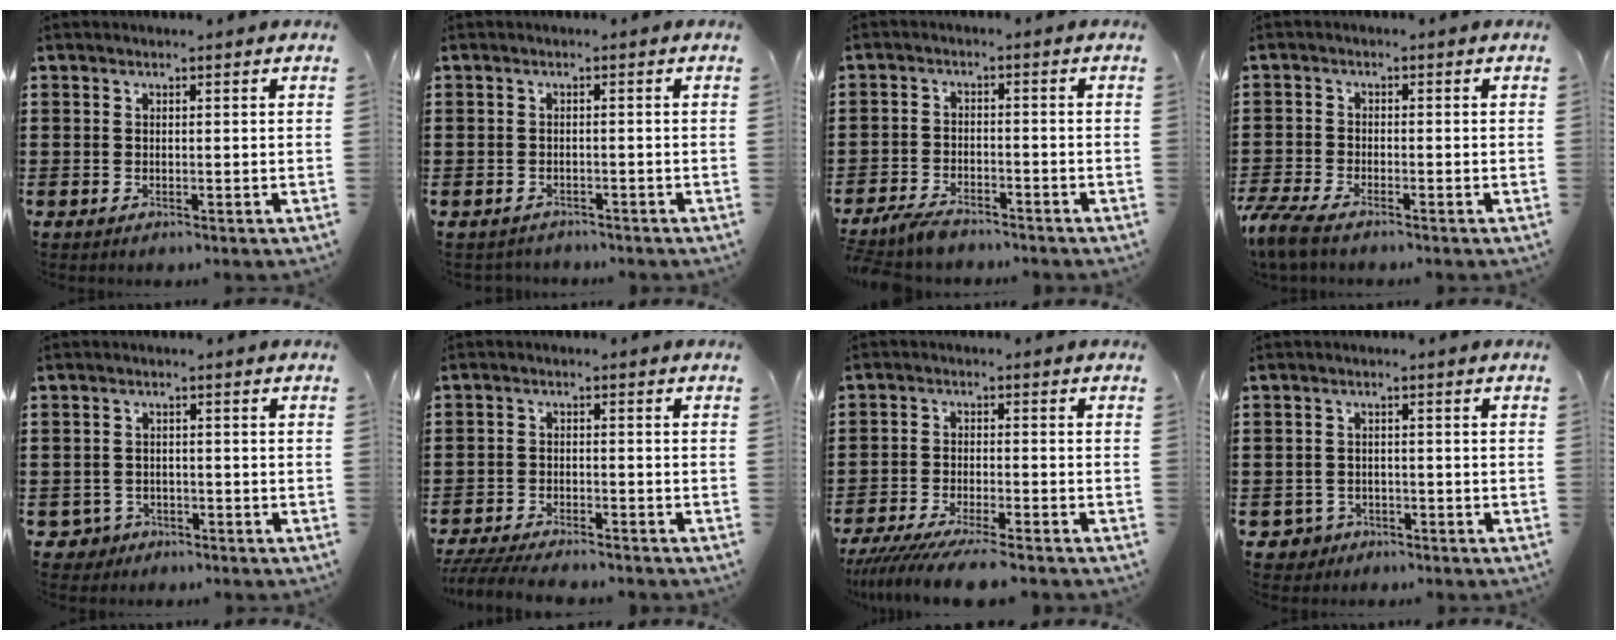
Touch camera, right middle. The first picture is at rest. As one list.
[{"total": 1.1, "force": [-1.1, 0.1, 0.0], "torque": [-0.005, -0.002, -0.023]}, {"total": 3.6, "force": [-3.3, 0.8, 1.2], "torque": [-0.038, -0.001, -0.069]}, {"total": 3.9, "force": [-3.3, 0.4, 2.0], "torque": [-0.071, -0.018, -0.073]}, {"total": 2.0, "force": [-1.6, 1.2, 0.2], "torque": [-0.013, -0.001, -0.035]}, {"total": 4.3, "force": [-4.2, 0.3, 1.2], "torque": [-0.033, -0.008, -0.087]}, {"total": 5.7, "force": [-5.2, -0.1, 2.3], "torque": [-0.057, -0.023, -0.102]}, {"total": 2.0, "force": [-1.6, 1.2, 0.2], "torque": [-0.012, -0.001, -0.035]}]